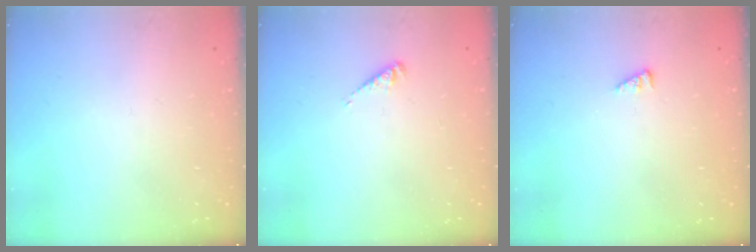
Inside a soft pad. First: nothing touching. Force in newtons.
{"total": 2.5, "press": 2.4, "slide": 0.5}
{"total": 1.6, "press": 1.5, "slide": 0.4}